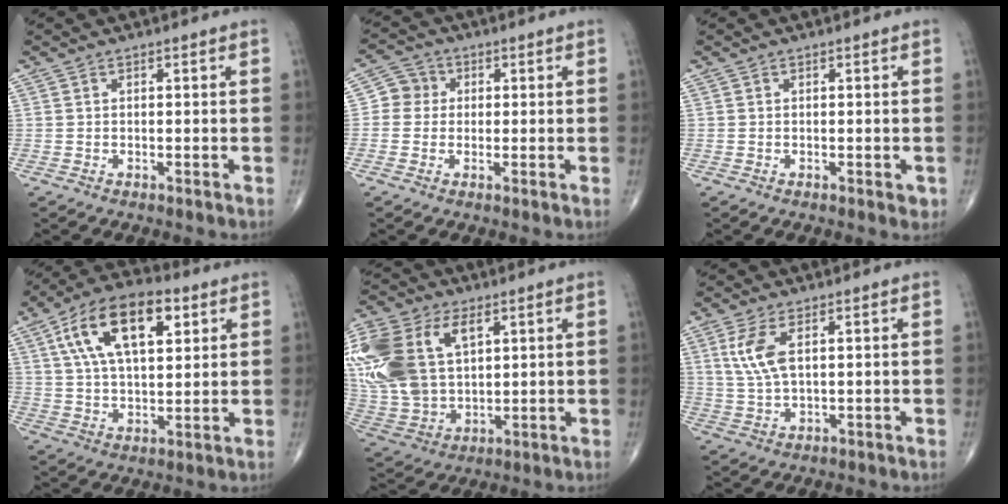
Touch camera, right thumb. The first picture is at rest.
{"total": 4.5, "force": [0.3, 4.3, 1.2], "torque": [0.007, 0.009, -0.006]}
{"total": 1.2, "force": [-0.3, 0.7, 1.0], "torque": [-0.003, -0.001, -0.005]}
{"total": 17.5, "force": [6.7, 8.5, 13.7], "torque": [-0.226, 0.000, 0.115]}
{"total": 25.8, "force": [8.2, 16.2, 18.3], "torque": [-0.437, 0.013, 0.166]}
{"total": 6.7, "force": [2.2, 2.8, 5.7], "torque": [-0.132, -0.003, 0.052]}